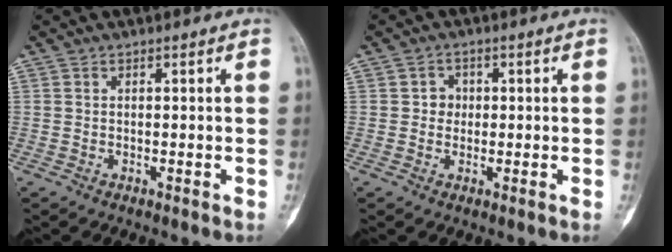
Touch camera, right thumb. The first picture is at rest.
{"total": 2.6, "force": [0.2, 2.4, 1.0], "torque": [0.003, 0.007, -0.003]}